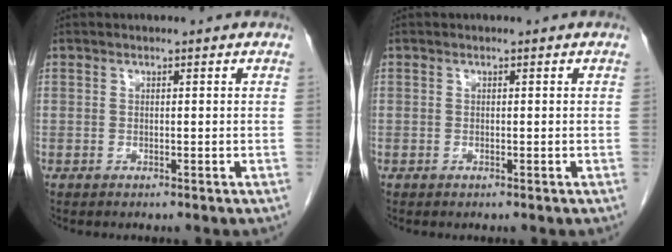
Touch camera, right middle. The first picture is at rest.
{"total": 0.0}